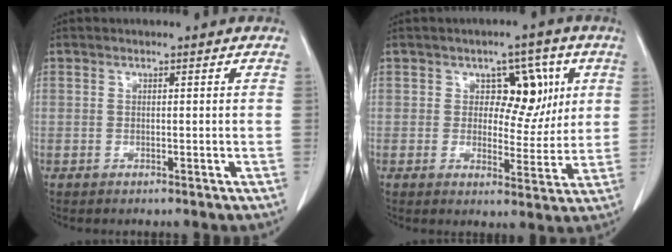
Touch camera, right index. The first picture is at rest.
{"total": 7.2, "force": [2.3, 4.7, 5.0], "torque": [-0.048, 0.012, 0.033]}